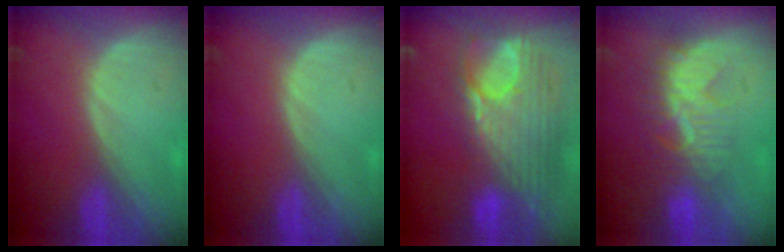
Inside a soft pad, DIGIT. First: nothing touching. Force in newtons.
{"total": 0.0}
{"total": 12.6, "press": 10.7, "slide": 6.7}
{"total": 8.1, "press": 7.9, "slide": 1.8}